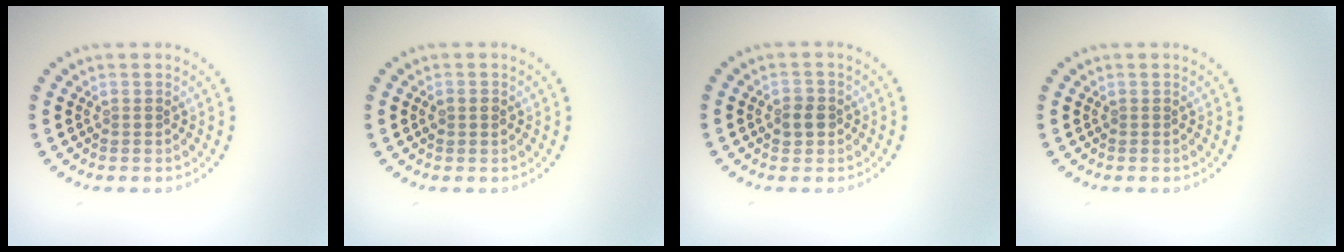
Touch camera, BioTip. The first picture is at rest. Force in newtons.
{"total": 1.3, "press": 1.3, "slide": 0.1}
{"total": 1.8, "press": 1.7, "slide": 0.5}
{"total": 0.0}